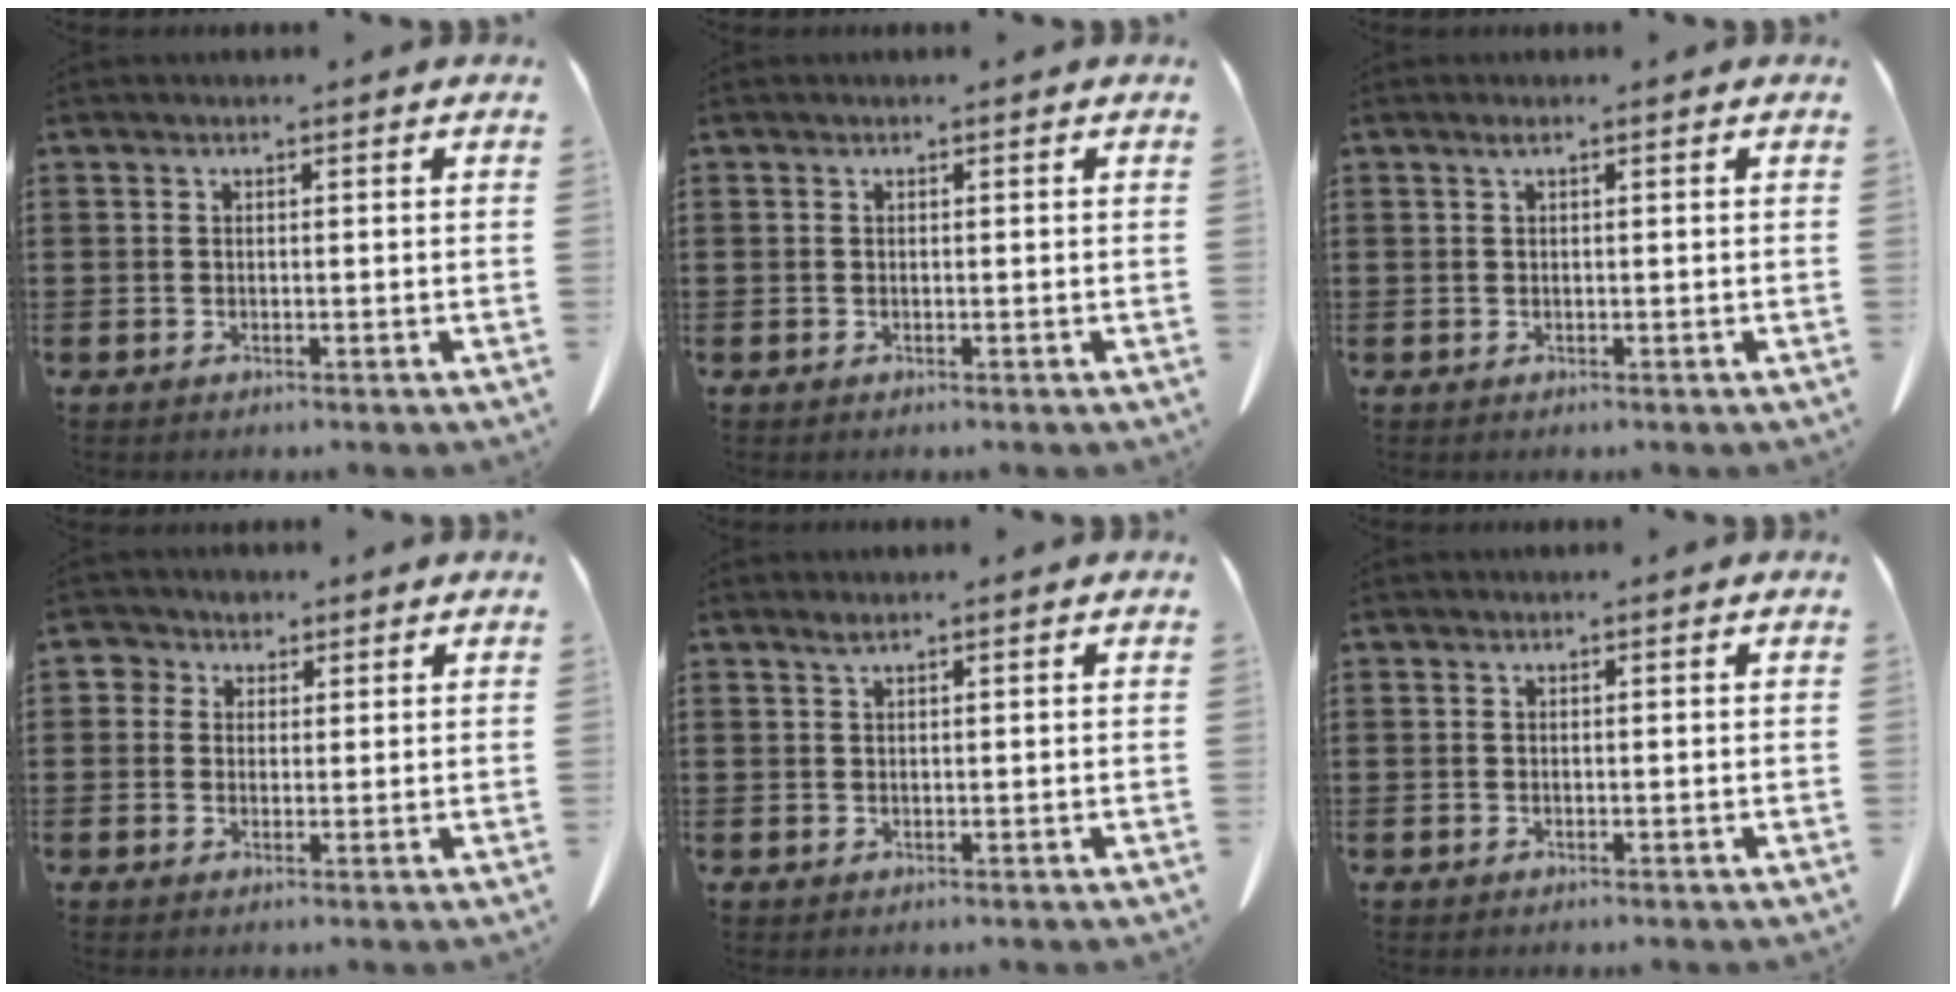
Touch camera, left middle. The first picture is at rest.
{"total": 0.0}
{"total": 0.8, "force": [0.2, 0.1, 0.8], "torque": [-0.014, 0.002, 0.004]}
{"total": 3.1, "force": [1.7, 2.5, 0.8], "torque": [-0.021, 0.009, 0.028]}
{"total": 1.1, "force": [0.7, 0.1, 0.8], "torque": [-0.017, 0.001, 0.013]}
{"total": 0.0}